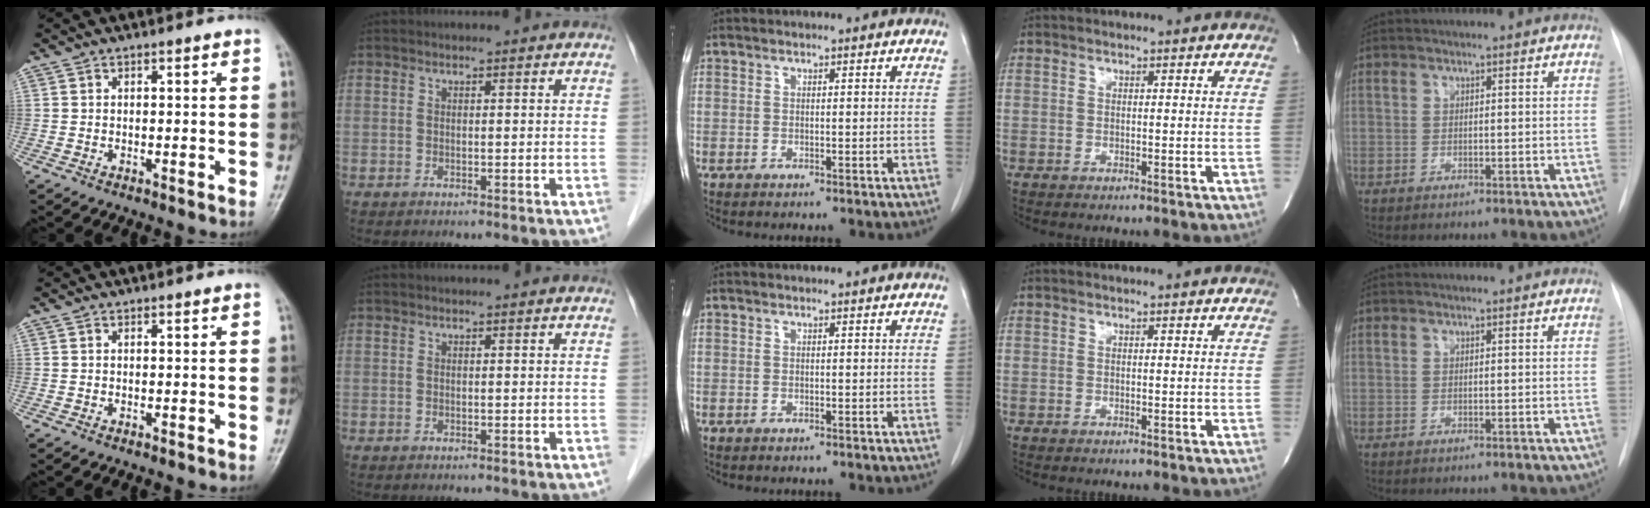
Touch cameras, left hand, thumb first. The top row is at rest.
{}